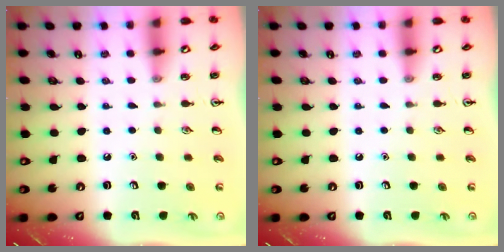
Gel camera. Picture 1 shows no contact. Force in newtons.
{"total": 0.0}